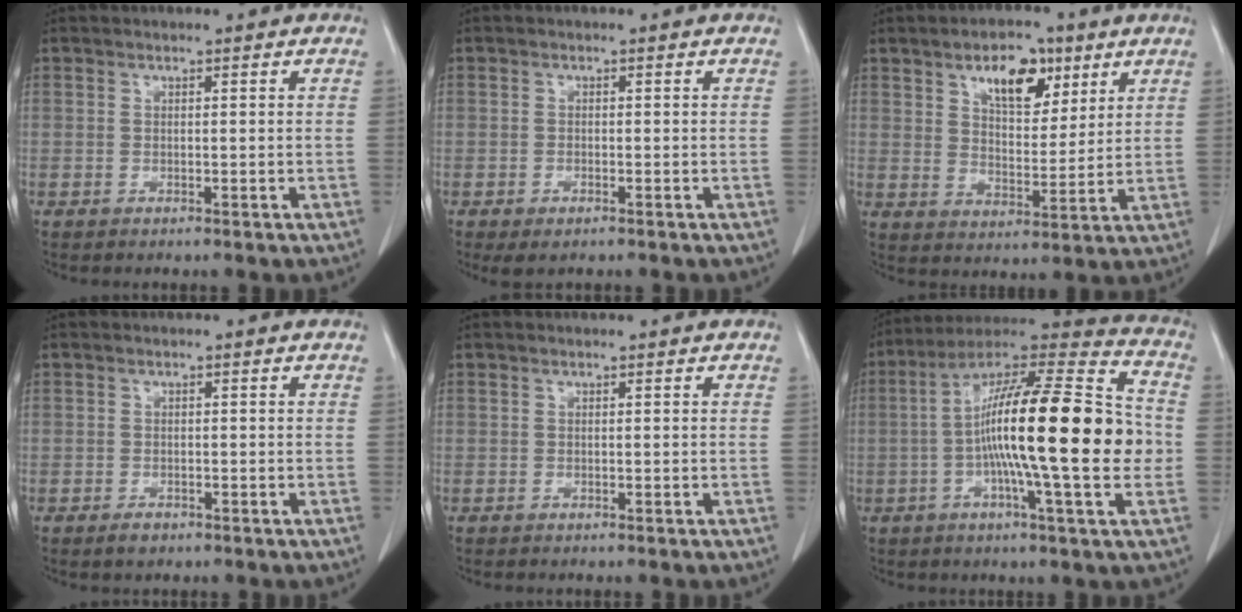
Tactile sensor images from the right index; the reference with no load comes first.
{"total": 2.1, "force": [-1.3, 0.9, 1.5], "torque": [-0.029, -0.003, -0.012]}
{"total": 9.3, "force": [5.2, 4.5, 6.3], "torque": [-0.100, 0.008, 0.089]}
{"total": 1.6, "force": [-1.0, 1.1, 0.7], "torque": [-0.011, 0.002, -0.012]}
{"total": 0.0}
{"total": 23.9, "force": [-1.7, 2.1, 23.8], "torque": [-0.370, 0.014, -0.039]}